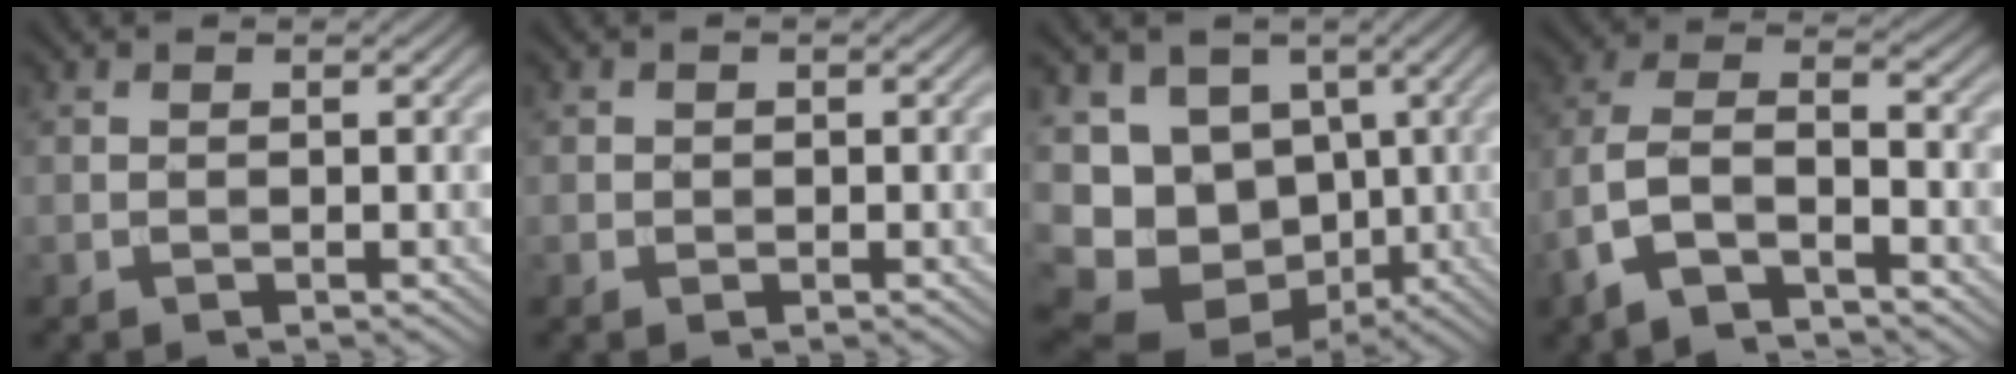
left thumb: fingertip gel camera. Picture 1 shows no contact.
{"total": 0.7, "force": [0.0, 0.7, 0.2], "torque": [0.001, -0.003, -0.004]}
{"total": 12.9, "force": [-1.7, 10.9, 6.6], "torque": [-0.158, -0.026, -0.023]}
{"total": 8.1, "force": [-4.3, 3.3, 6.0], "torque": [-0.132, 0.007, -0.096]}